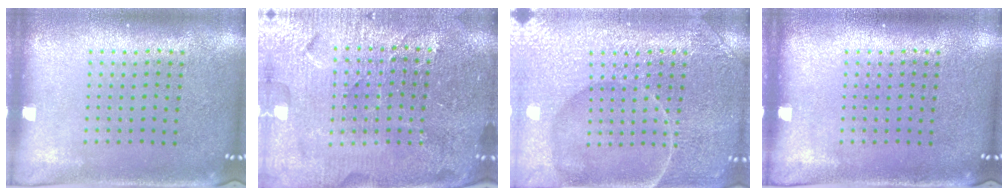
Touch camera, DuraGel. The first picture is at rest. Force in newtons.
{"total": 5.1, "press": 4.7, "slide": 1.9}
{"total": 4.4, "press": 4.4, "slide": 0.4}
{"total": 0.0}